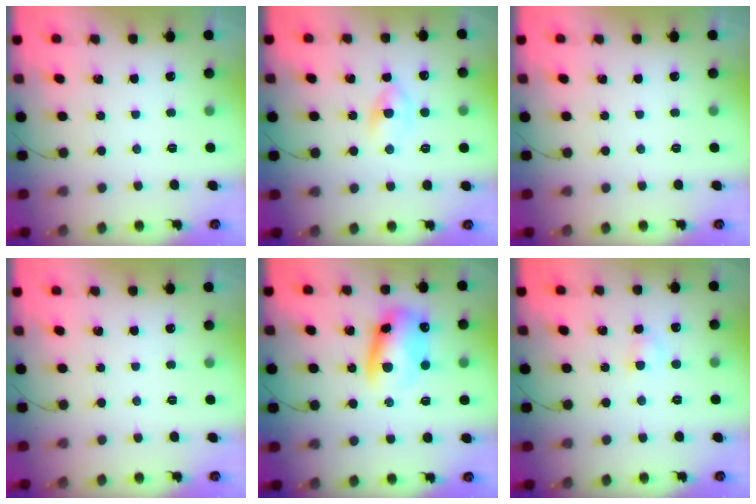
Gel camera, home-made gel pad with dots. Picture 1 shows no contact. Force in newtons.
{"total": 2.6, "press": 2.3, "slide": 1.1}
{"total": 0.0}
{"total": 0.0}
{"total": 10.9, "press": 10.7, "slide": 2.1}
{"total": 2.7, "press": 2.5, "slide": 1.1}